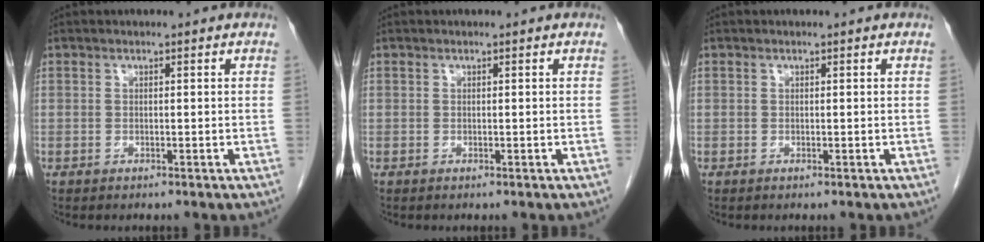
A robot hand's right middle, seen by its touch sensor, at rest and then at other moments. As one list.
[{"total": 0.0}, {"total": 0.0}]